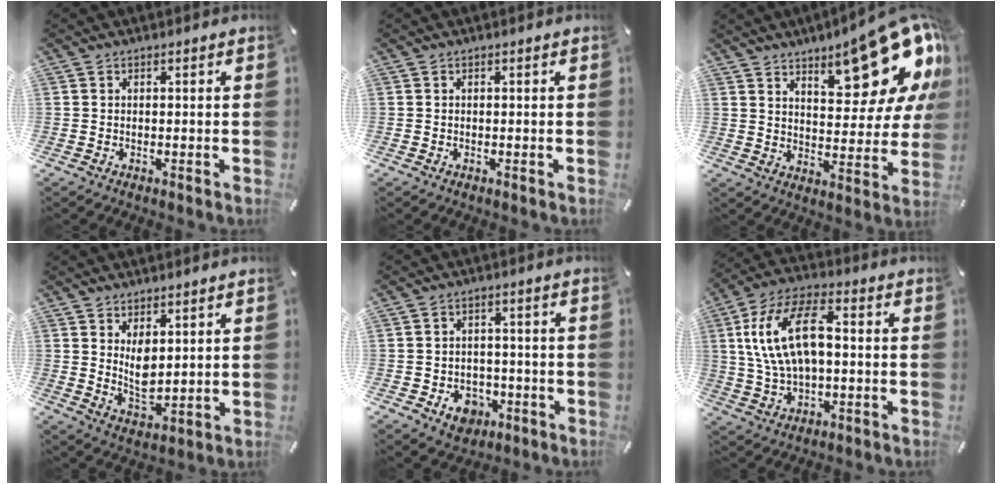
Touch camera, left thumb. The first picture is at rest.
{"total": 0.0}
{"total": 20.0, "force": [13.9, 6.9, 12.7], "torque": [-0.158, -0.103, 0.227]}
{"total": 6.2, "force": [2.3, 3.6, 4.5], "torque": [-0.089, -0.017, 0.039]}
{"total": 6.7, "force": [-2.8, 5.4, 2.6], "torque": [-0.031, 0.018, -0.049]}
{"total": 15.2, "force": [2.2, 8.6, 12.3], "torque": [-0.256, 0.016, 0.041]}